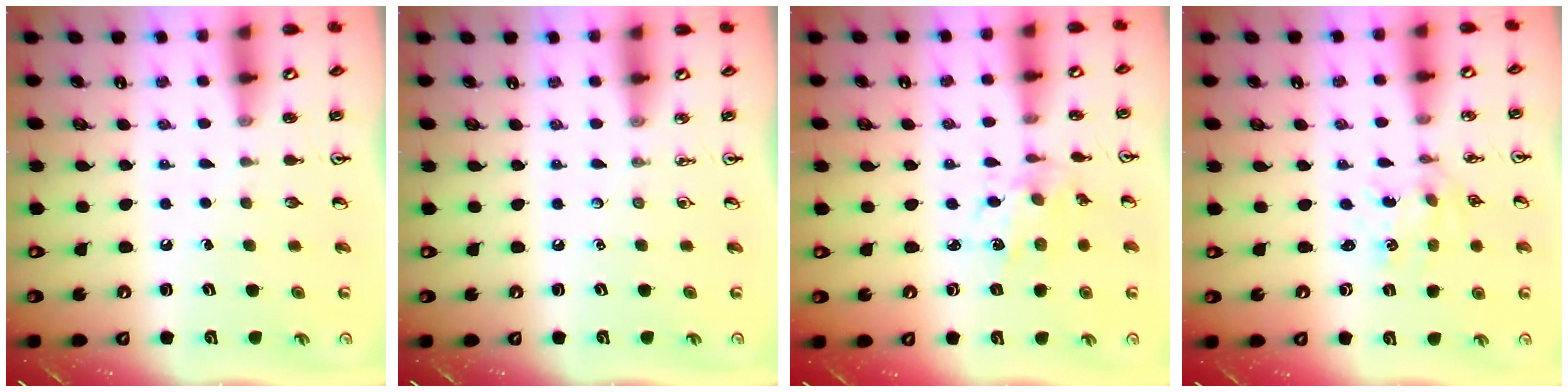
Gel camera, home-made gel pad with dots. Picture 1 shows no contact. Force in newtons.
{"total": 0.0}
{"total": 5.3, "press": 5.1, "slide": 1.5}
{"total": 0.9, "press": 0.8, "slide": 0.2}